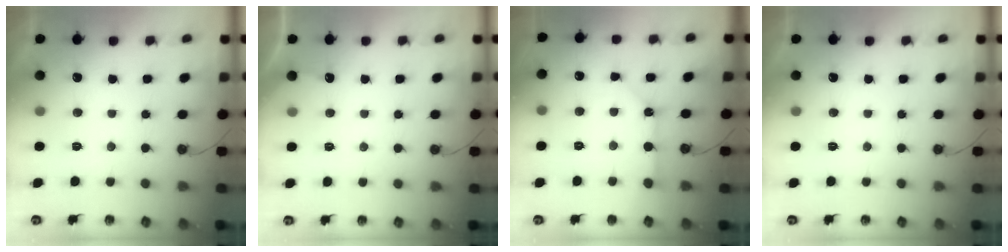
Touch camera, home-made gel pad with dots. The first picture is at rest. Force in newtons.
{"total": 2.3, "press": 2.3, "slide": 0.3}
{"total": 6.2, "press": 6.2, "slide": 0.6}
{"total": 0.0}